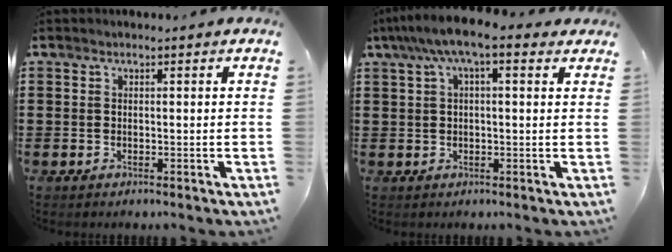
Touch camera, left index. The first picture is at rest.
{"total": 6.2, "force": [3.2, 1.4, 5.2], "torque": [-0.105, 0.006, 0.054]}